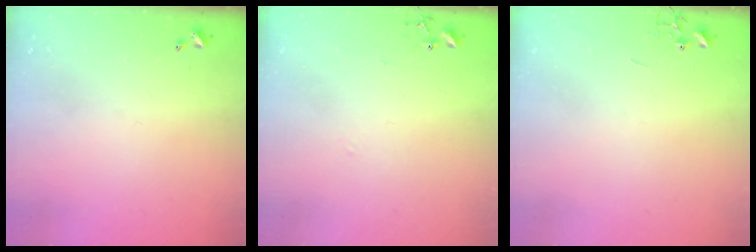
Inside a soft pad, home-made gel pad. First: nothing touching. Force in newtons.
{"total": 6.1, "press": 6.0, "slide": 0.6}
{"total": 0.0}